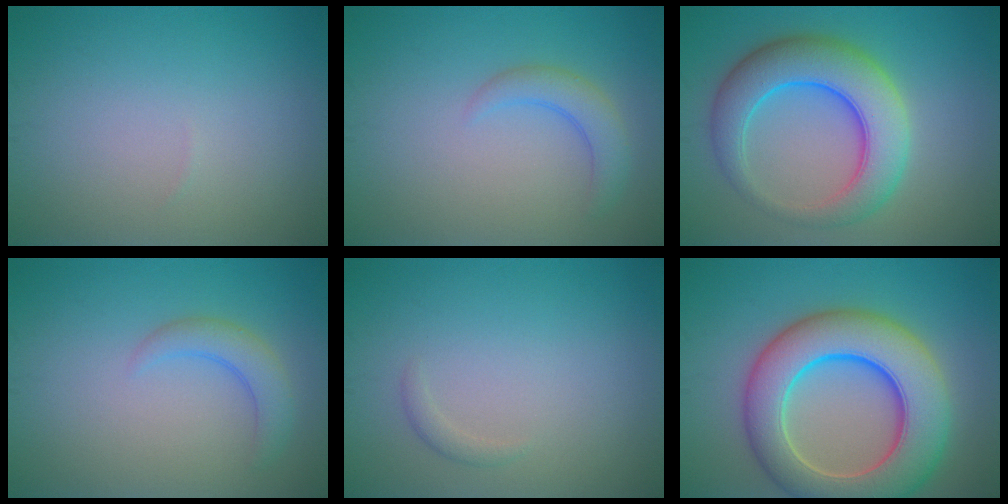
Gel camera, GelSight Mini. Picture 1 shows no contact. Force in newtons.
{"total": 2.6, "press": 2.5, "slide": 0.3}
{"total": 8.1, "press": 8.0, "slide": 0.2}
{"total": 2.6, "press": 2.5, "slide": 0.3}
{"total": 0.8, "press": 0.8, "slide": 0.1}
{"total": 11.4, "press": 11.4, "slide": 0.3}